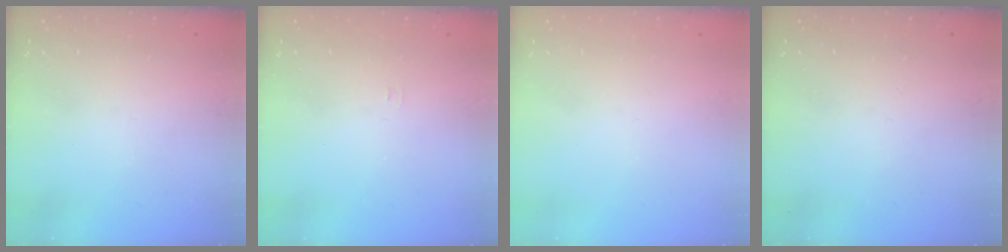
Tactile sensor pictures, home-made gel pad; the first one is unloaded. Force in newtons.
{"total": 3.3, "press": 3.3, "slide": 0.4}
{"total": 1.7, "press": 1.6, "slide": 0.1}
{"total": 0.0}